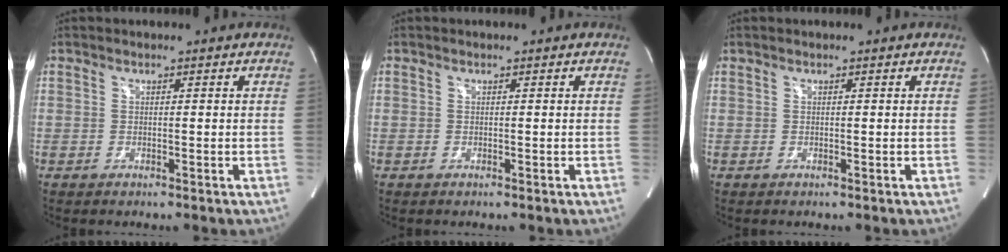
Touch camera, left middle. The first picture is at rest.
{"total": 0.0}
{"total": 0.0}